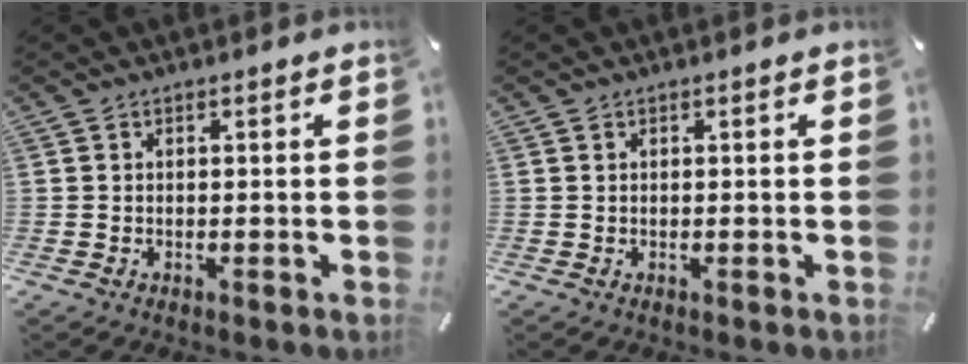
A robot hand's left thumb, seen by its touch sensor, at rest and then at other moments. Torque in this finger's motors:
{"motor_torque": [-0.32, -0.28, 0.03, -0.01, -0.01]}